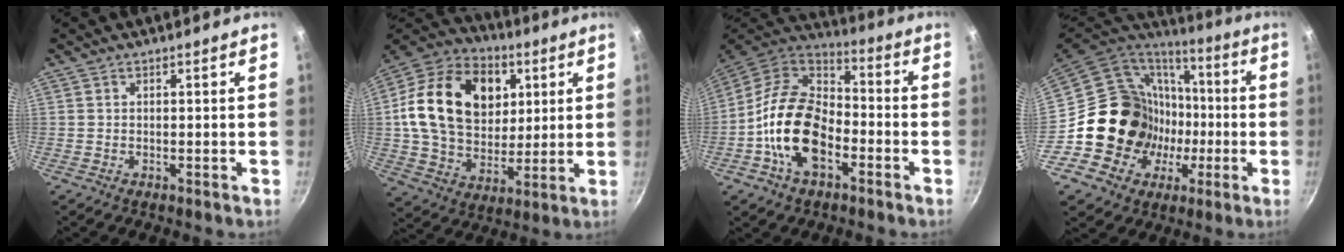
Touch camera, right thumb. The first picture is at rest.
{"total": 24.9, "force": [6.0, 18.1, 16.0], "torque": [-0.254, 0.000, 0.100]}
{"total": 17.8, "force": [-5.0, 11.4, 12.8], "torque": [-0.211, 0.039, -0.106]}
{"total": 22.2, "force": [-2.5, 19.8, 9.8], "torque": [-0.143, 0.040, -0.018]}